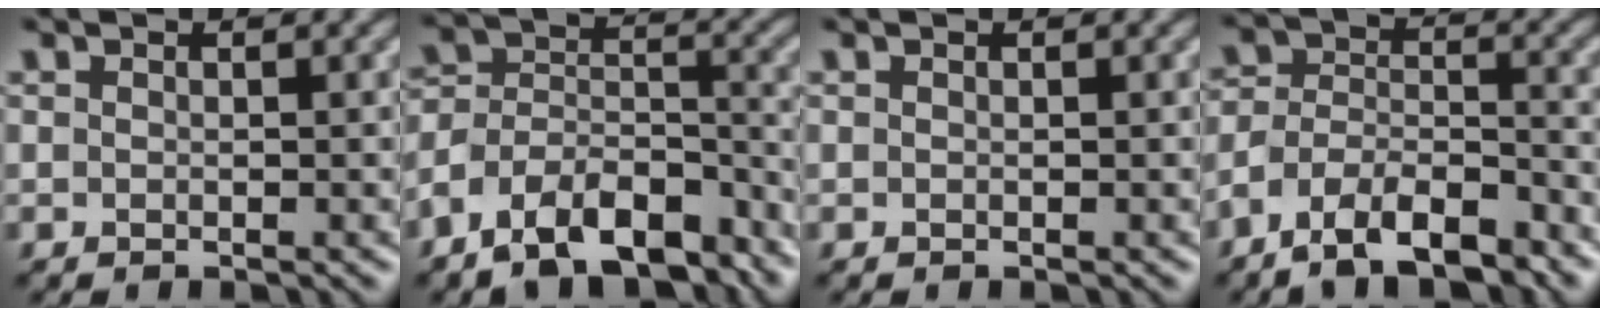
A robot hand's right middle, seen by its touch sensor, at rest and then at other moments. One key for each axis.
{"total": 10.8, "fx": -8.1, "fy": 5.2, "fz": 4.9, "tx": -0.088, "ty": 0.009, "tz": -0.143}
{"total": 0.0}
{"total": 8.0, "fx": -6.2, "fy": 3.4, "fz": 3.9, "tx": -0.065, "ty": 0.005, "tz": -0.120}